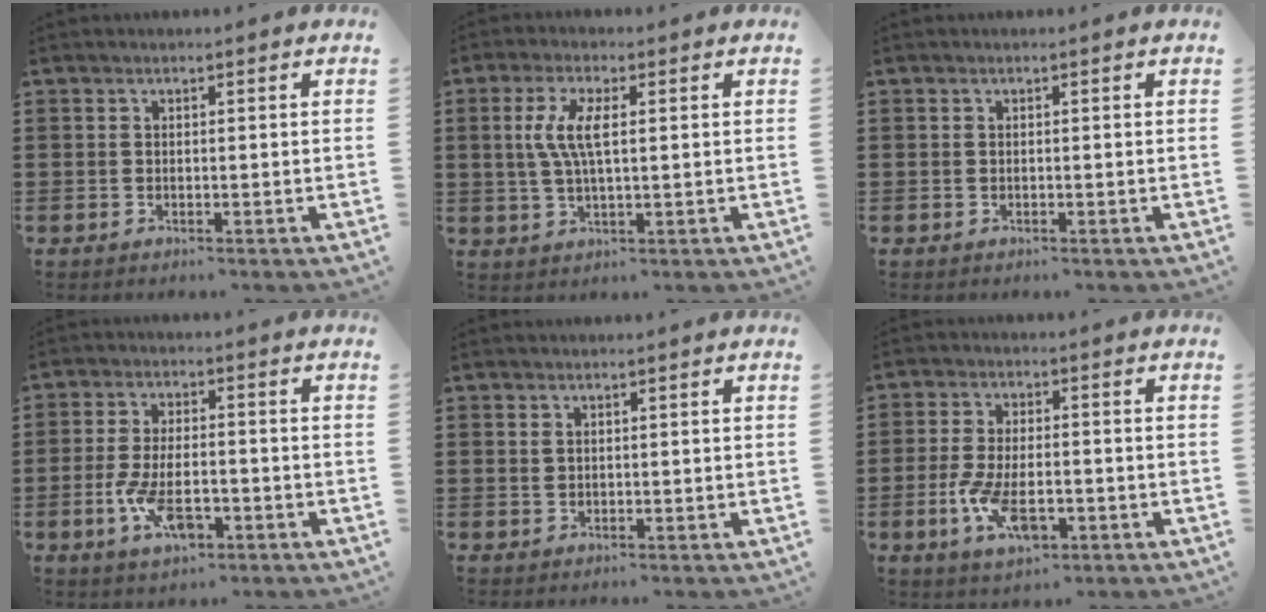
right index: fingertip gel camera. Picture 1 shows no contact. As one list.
[{"total": 5.9, "force": [1.0, 2.0, 5.5], "torque": [-0.124, 0.002, 0.010]}, {"total": 0.0}, {"total": 7.1, "force": [-2.7, 3.1, 5.7], "torque": [-0.122, -0.001, -0.050]}, {"total": 0.8, "force": [0.4, 0.6, 0.3], "torque": [-0.009, 0.004, 0.008]}, {"total": 7.2, "force": [-2.4, 3.3, 5.9], "torque": [-0.125, -0.002, -0.045]}]